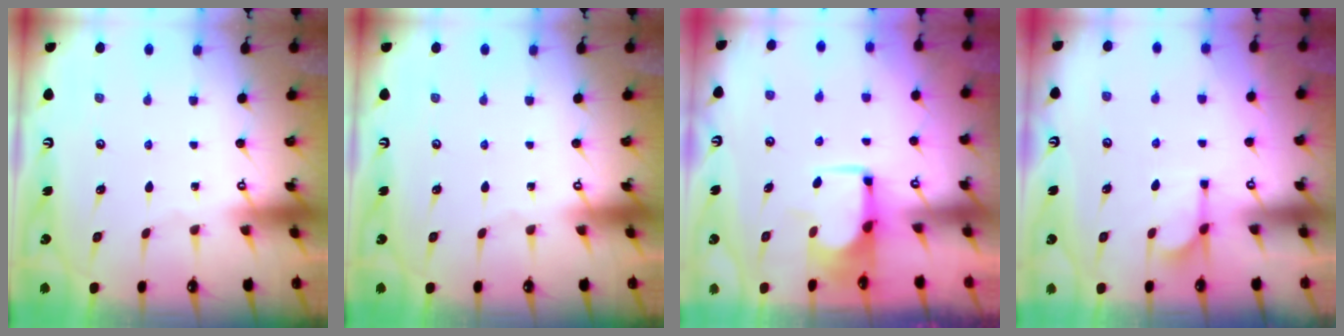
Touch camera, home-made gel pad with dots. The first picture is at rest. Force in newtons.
{"total": 0.0}
{"total": 3.6, "press": 3.6, "slide": 0.4}
{"total": 2.2, "press": 1.8, "slide": 1.2}